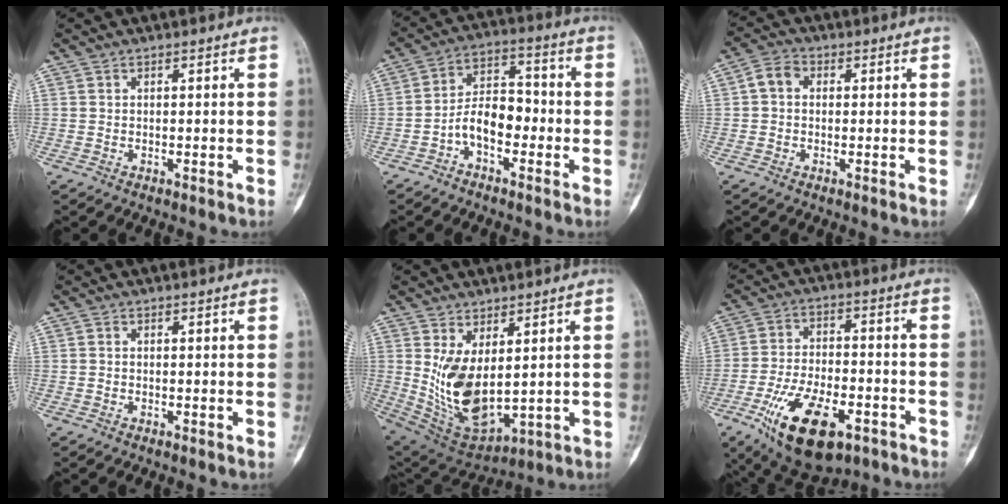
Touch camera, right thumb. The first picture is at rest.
{"total": 8.2, "force": [-2.9, 4.8, 5.9], "torque": [-0.089, 0.043, -0.061]}
{"total": 4.2, "force": [0.4, 3.4, 2.3], "torque": [-0.034, 0.015, 0.000]}
{"total": 0.0}
{"total": 12.8, "force": [2.1, 6.6, 10.8], "torque": [-0.187, -0.027, 0.068]}
{"total": 18.3, "force": [-8.9, 8.7, 13.3], "torque": [-0.232, 0.031, -0.136]}